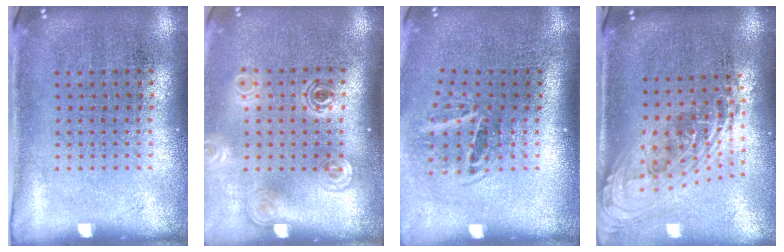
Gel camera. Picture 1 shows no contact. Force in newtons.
{"total": 1.8, "press": 1.3, "slide": 1.2}
{"total": 1.9, "press": 1.3, "slide": 1.4}
{"total": 2.2, "press": 1.6, "slide": 1.5}